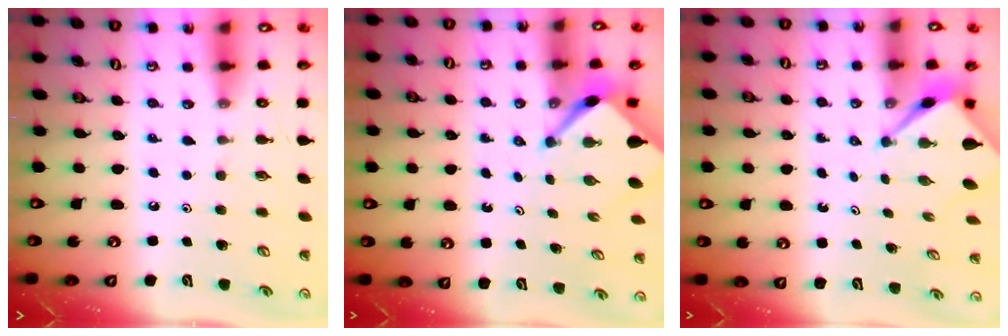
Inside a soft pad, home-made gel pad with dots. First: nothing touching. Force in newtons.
{"total": 3.4, "press": 3.4, "slide": 0.4}
{"total": 2.7, "press": 2.7, "slide": 0.1}